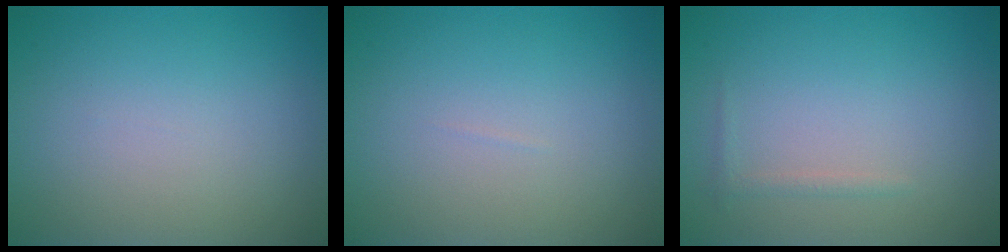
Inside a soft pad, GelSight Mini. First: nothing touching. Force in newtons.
{"total": 0.0}
{"total": 0.7, "press": 0.7, "slide": 0.0}